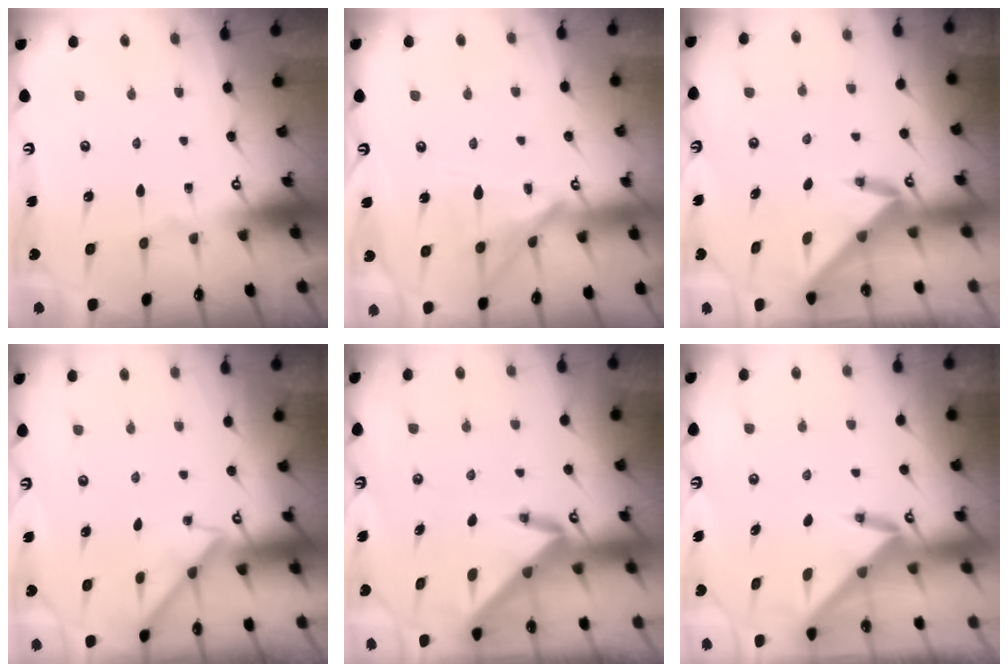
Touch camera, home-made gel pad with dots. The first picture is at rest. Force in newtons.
{"total": 11.8, "press": 11.7, "slide": 0.8}
{"total": 3.6, "press": 3.5, "slide": 0.4}
{"total": 2.9, "press": 2.8, "slide": 0.4}
{"total": 3.3, "press": 3.3, "slide": 0.2}
{"total": 3.5, "press": 3.5, "slide": 0.3}